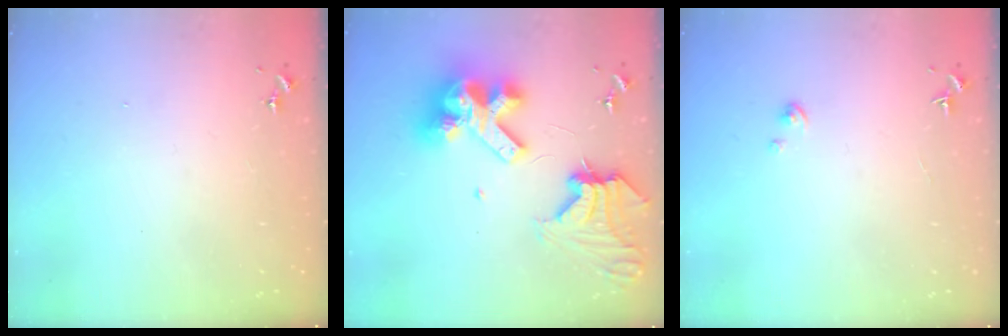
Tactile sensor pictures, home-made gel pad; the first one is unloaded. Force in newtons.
{"total": 20.0, "press": 19.9, "slide": 2.4}
{"total": 1.8, "press": 1.8, "slide": 0.2}